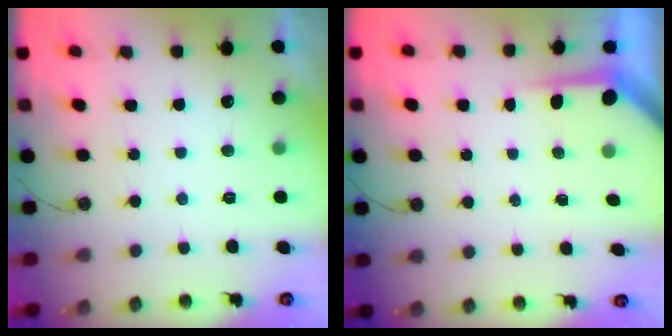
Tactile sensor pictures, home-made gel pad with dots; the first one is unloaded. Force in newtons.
{"total": 4.0, "press": 3.9, "slide": 0.4}